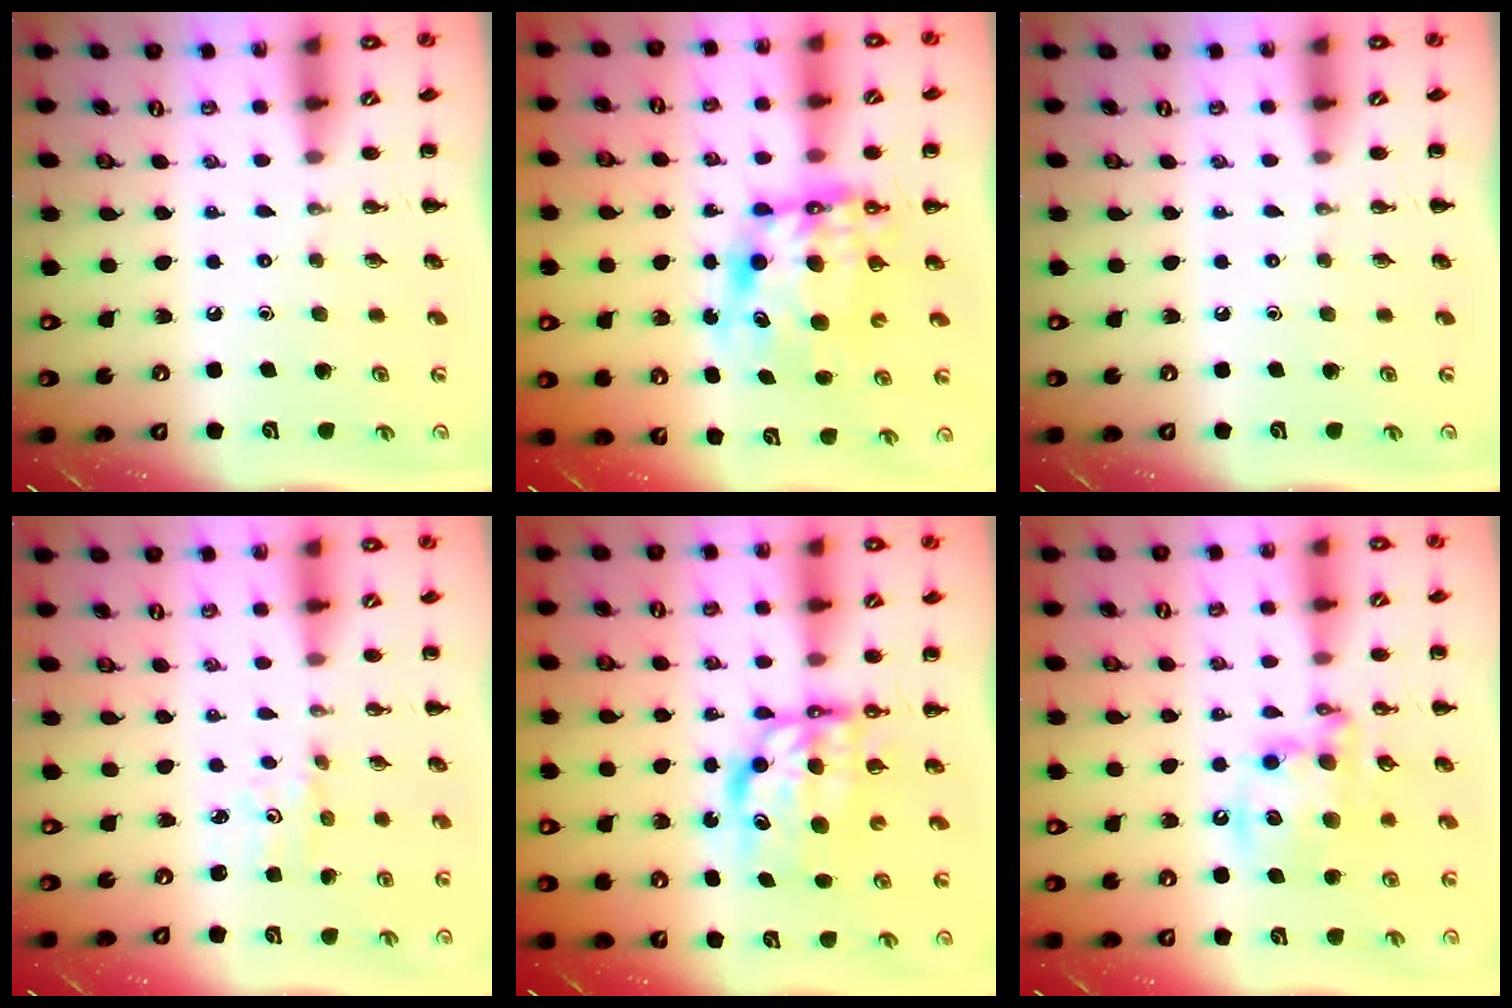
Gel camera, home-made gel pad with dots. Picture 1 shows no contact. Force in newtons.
{"total": 10.0, "press": 9.7, "slide": 2.6}
{"total": 0.0}
{"total": 1.6, "press": 1.6, "slide": 0.4}
{"total": 8.3, "press": 8.1, "slide": 2.0}
{"total": 13.0, "press": 12.6, "slide": 3.0}